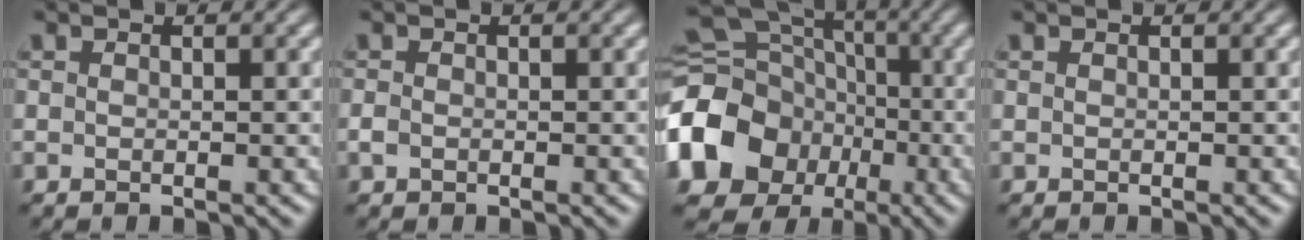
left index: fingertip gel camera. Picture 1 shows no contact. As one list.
[{"total": 0.6, "force": [-0.2, 0.5, 0.2], "torque": [-0.003, 0.003, -0.008]}, {"total": 14.7, "force": [-4.0, 12.6, 6.5], "torque": [-0.150, -0.019, -0.095]}, {"total": 0.0}]